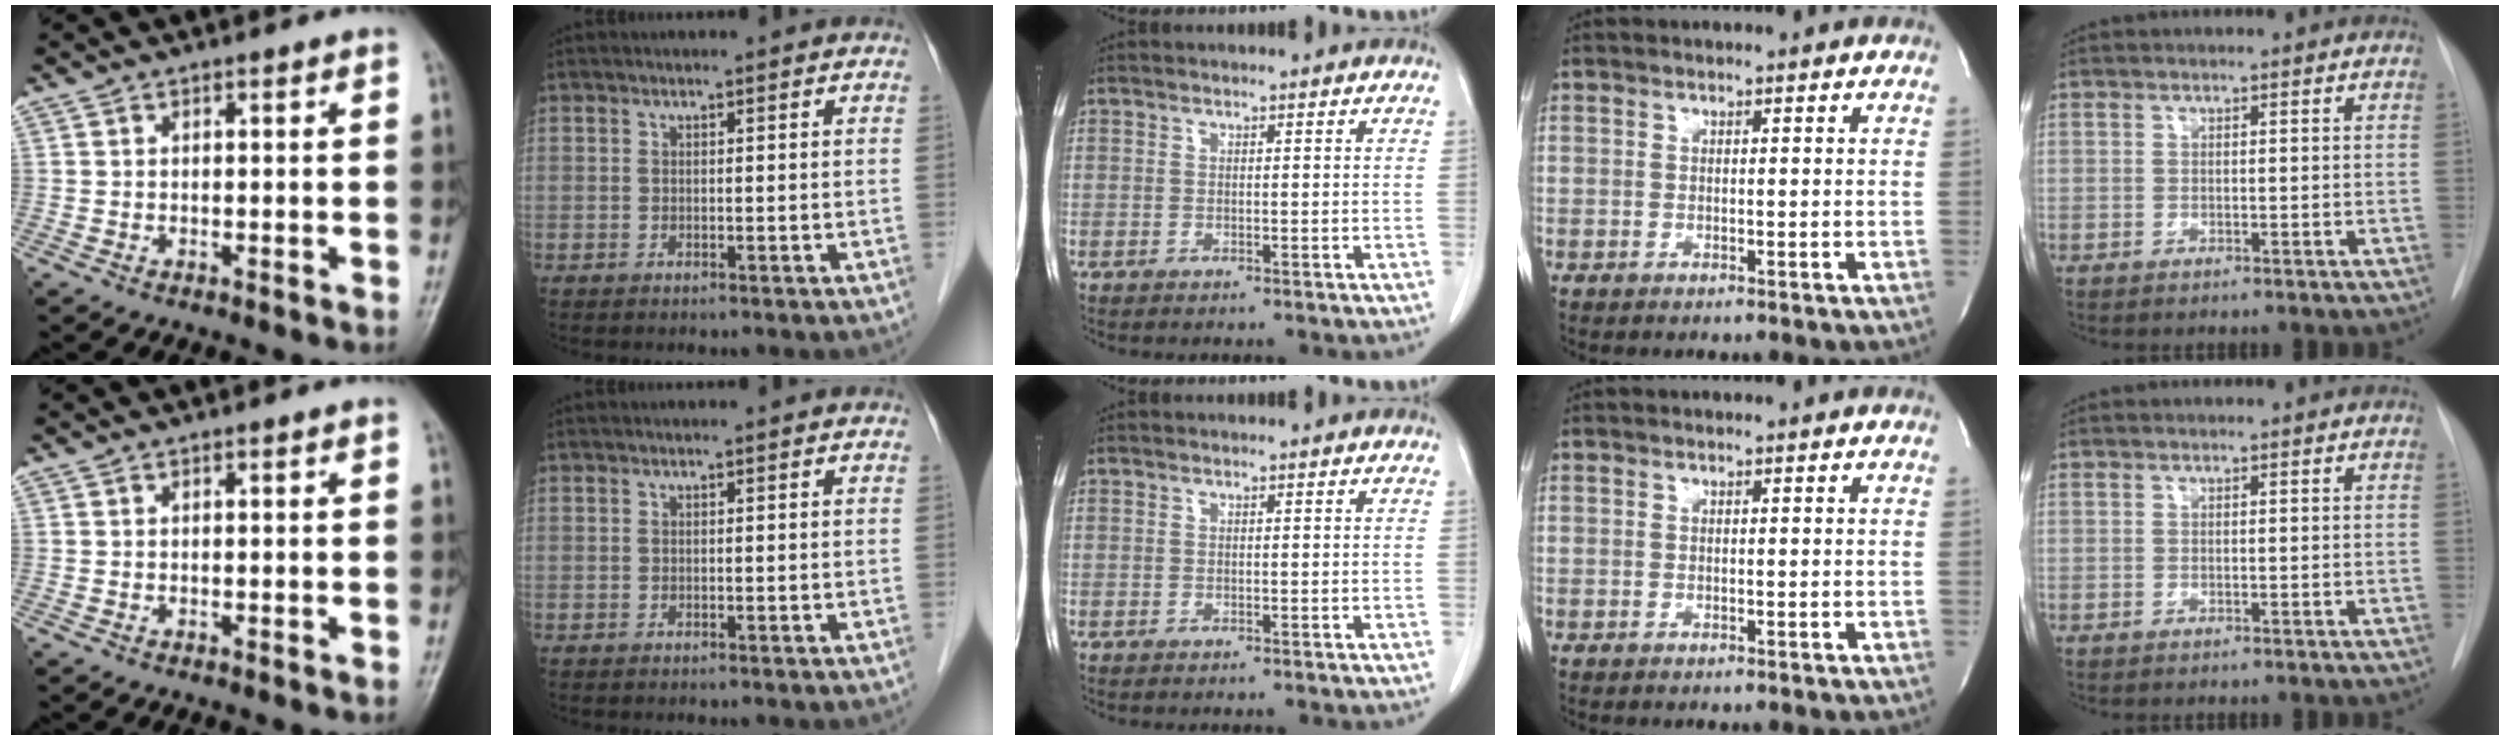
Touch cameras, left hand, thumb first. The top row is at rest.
{}